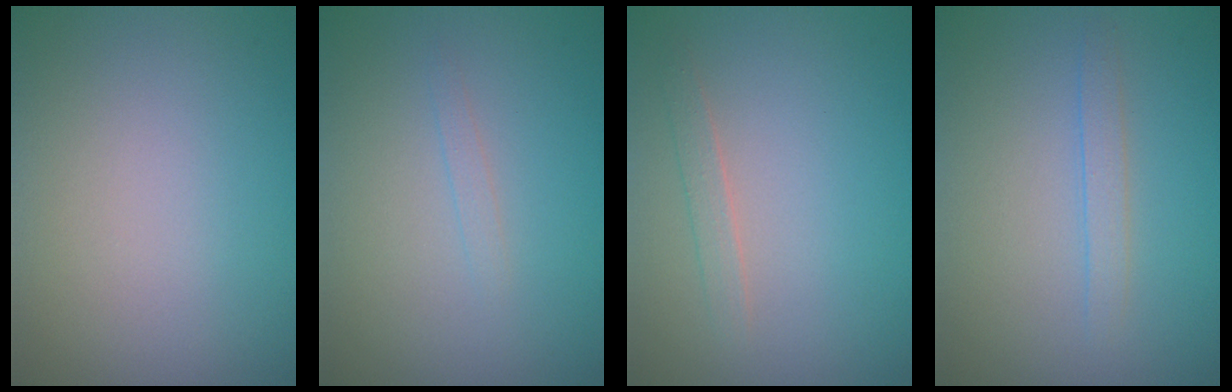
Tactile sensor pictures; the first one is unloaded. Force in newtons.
{"total": 0.7, "press": 0.7, "slide": 0.0}
{"total": 1.1, "press": 1.1, "slide": 0.1}
{"total": 1.2, "press": 1.2, "slide": 0.2}